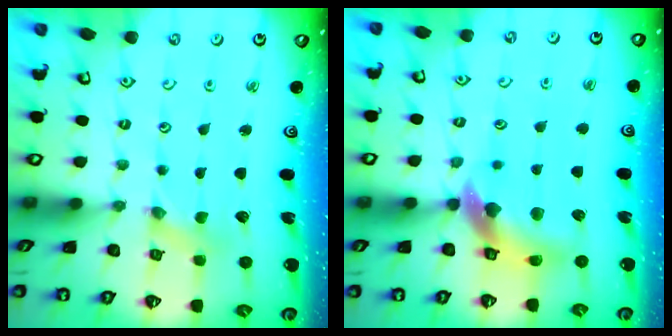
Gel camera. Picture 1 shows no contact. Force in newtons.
{"total": 11.8, "press": 11.7, "slide": 1.6}